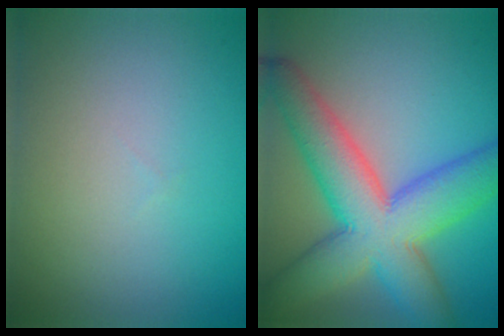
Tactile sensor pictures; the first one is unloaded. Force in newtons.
{"total": 10.5, "press": 10.5, "slide": 0.4}